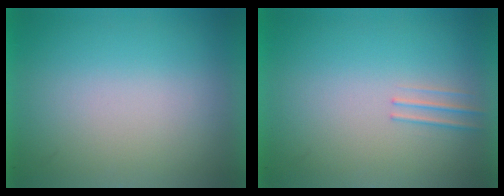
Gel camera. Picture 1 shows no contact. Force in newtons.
{"total": 1.2}